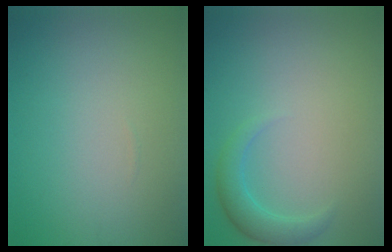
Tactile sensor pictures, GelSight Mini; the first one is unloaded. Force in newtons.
{"total": 2.4, "press": 2.4, "slide": 0.1}